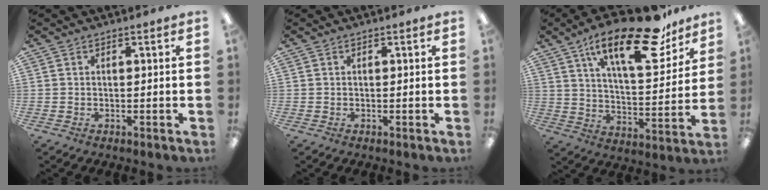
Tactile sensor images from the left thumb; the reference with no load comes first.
{"total": 0.0}
{"total": 23.7, "force": [15.4, 8.2, 16.0], "torque": [-0.243, -0.088, 0.251]}